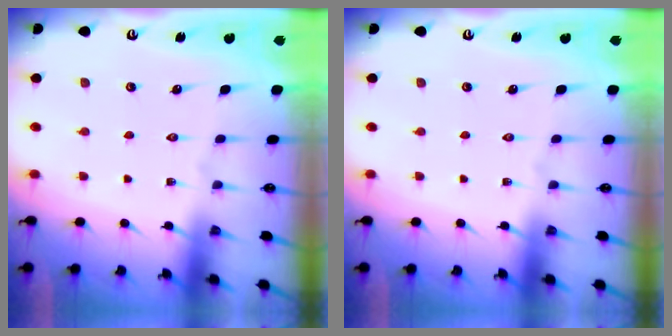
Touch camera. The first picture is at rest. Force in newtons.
{"total": 0.0}